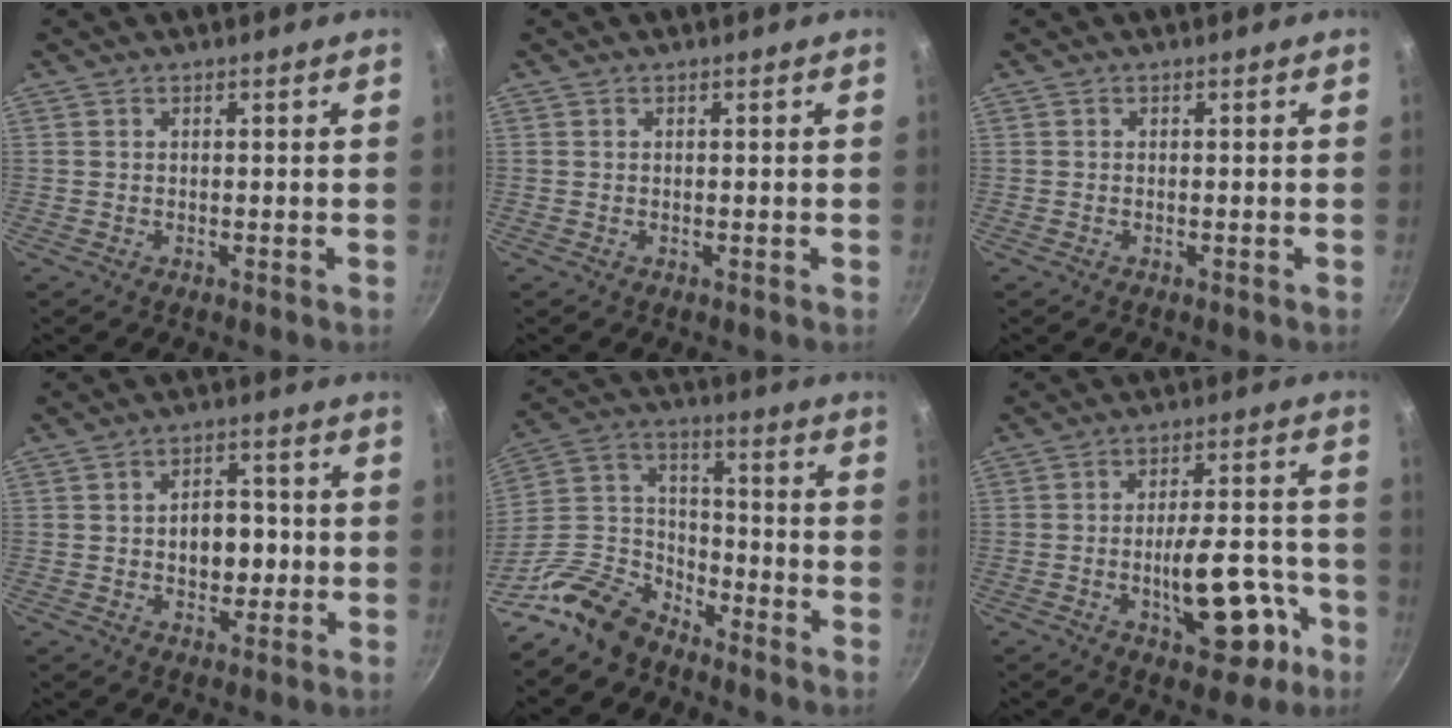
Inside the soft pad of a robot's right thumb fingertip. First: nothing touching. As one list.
[{"total": 0.0}, {"total": 0.0}, {"total": 7.5, "force": [-0.3, 5.1, 5.5], "torque": [-0.050, 0.008, -0.007]}, {"total": 14.0, "force": [-10.6, 7.7, 5.1], "torque": [-0.076, 0.095, -0.216]}, {"total": 14.2, "force": [-5.5, 6.4, 11.4], "torque": [-0.128, 0.047, -0.066]}]